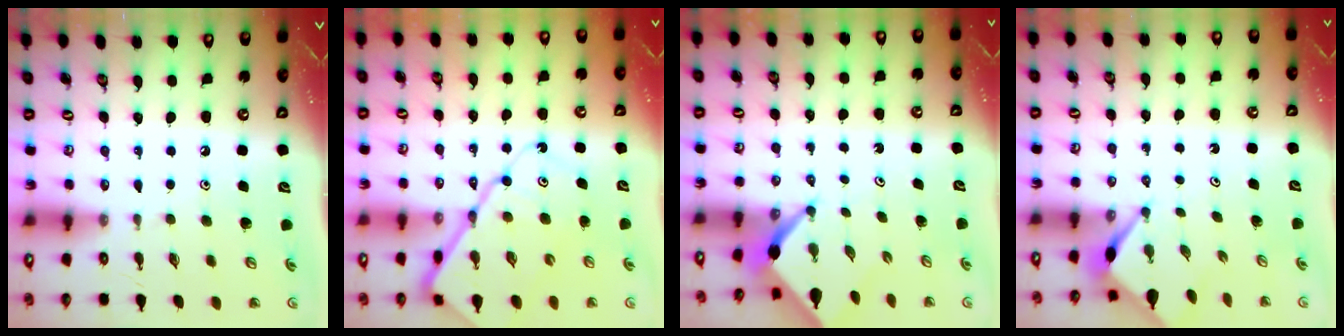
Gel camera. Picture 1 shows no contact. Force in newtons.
{"total": 16.1, "press": 16.0, "slide": 1.7}
{"total": 3.4, "press": 3.4, "slide": 0.2}
{"total": 2.9, "press": 2.9, "slide": 0.3}